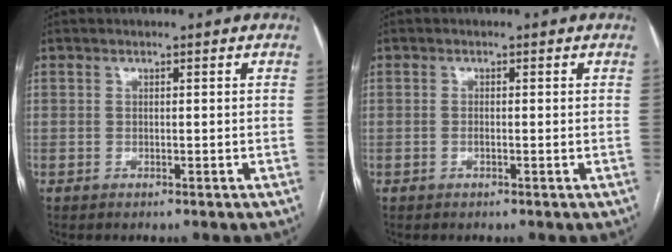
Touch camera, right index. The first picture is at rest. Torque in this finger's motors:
{"motor_torque": [-0.18, 0.21, -0.05, 0.00]}